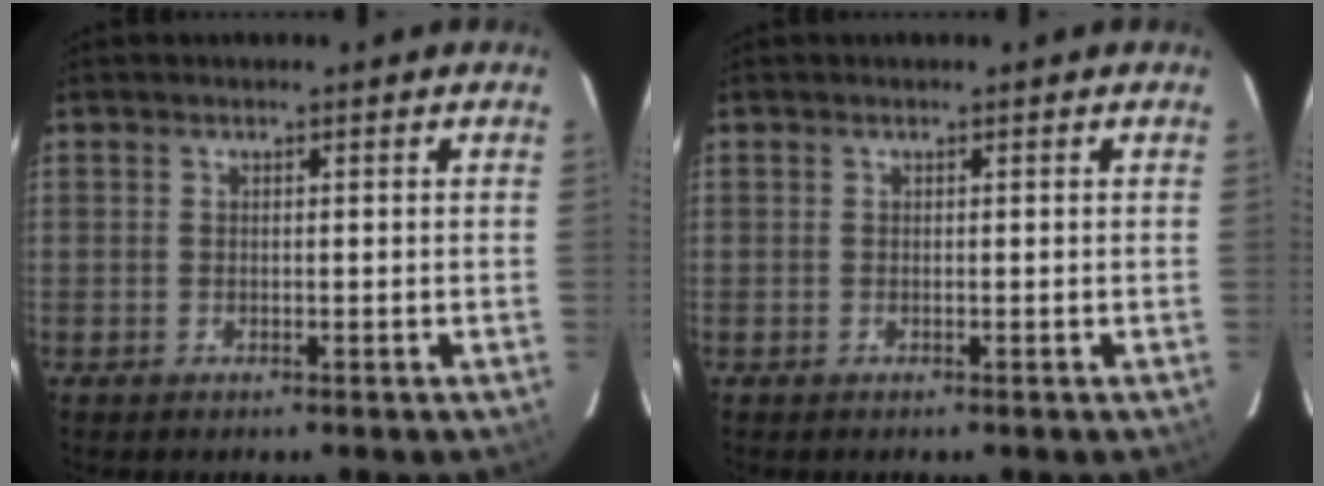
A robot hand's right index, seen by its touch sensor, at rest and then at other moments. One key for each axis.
{"total": 0.0}